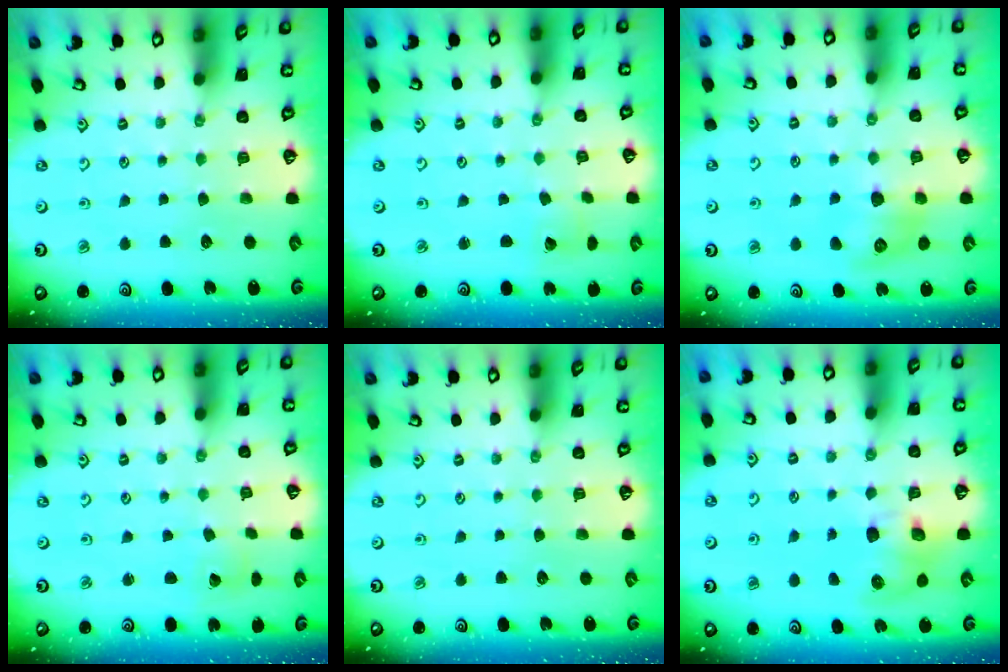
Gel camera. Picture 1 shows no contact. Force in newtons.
{"total": 2.1, "press": 2.1, "slide": 0.2}
{"total": 9.5, "press": 9.5, "slide": 0.1}
{"total": 2.3, "press": 2.3, "slide": 0.2}
{"total": 0.0}
{"total": 9.2, "press": 9.1, "slide": 1.2}